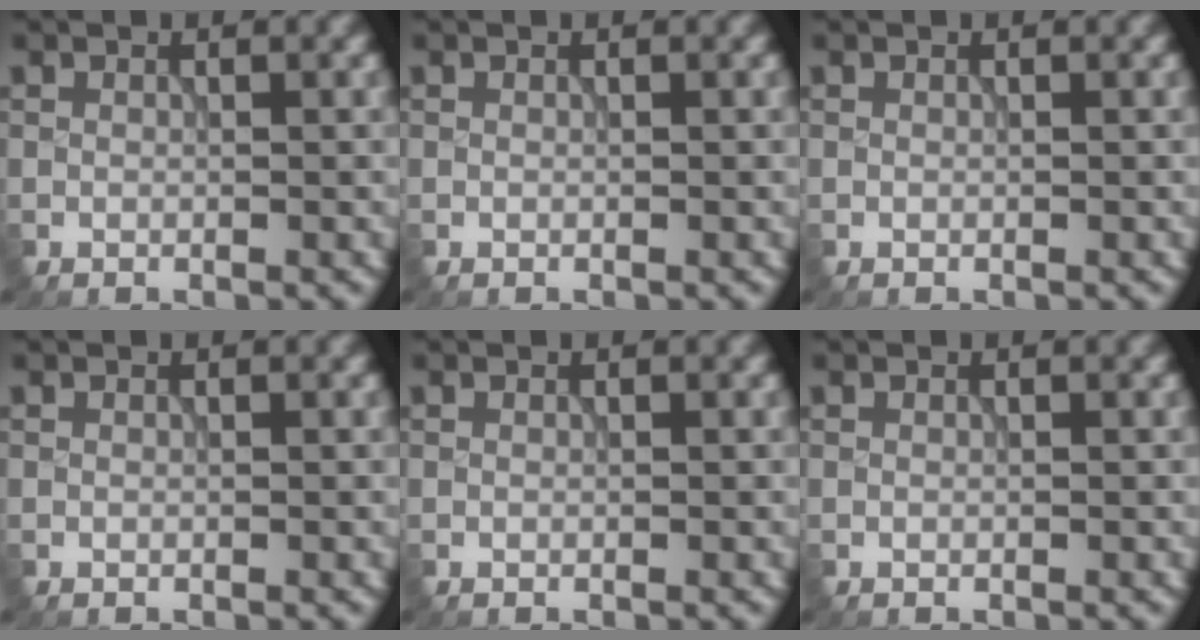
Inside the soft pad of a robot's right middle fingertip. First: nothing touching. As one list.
[{"total": 0.0}, {"total": 0.0}, {"total": 0.0}, {"total": 0.0}, {"total": 0.0}]